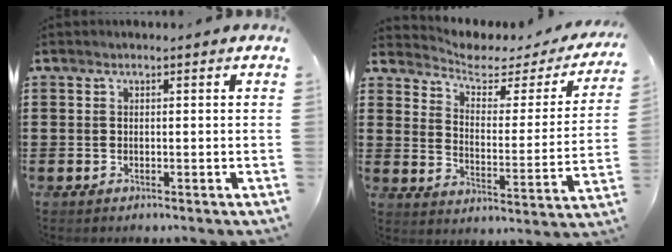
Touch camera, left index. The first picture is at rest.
{"total": 3.3, "force": [2.7, 1.4, 1.3], "torque": [-0.048, -0.021, 0.038]}